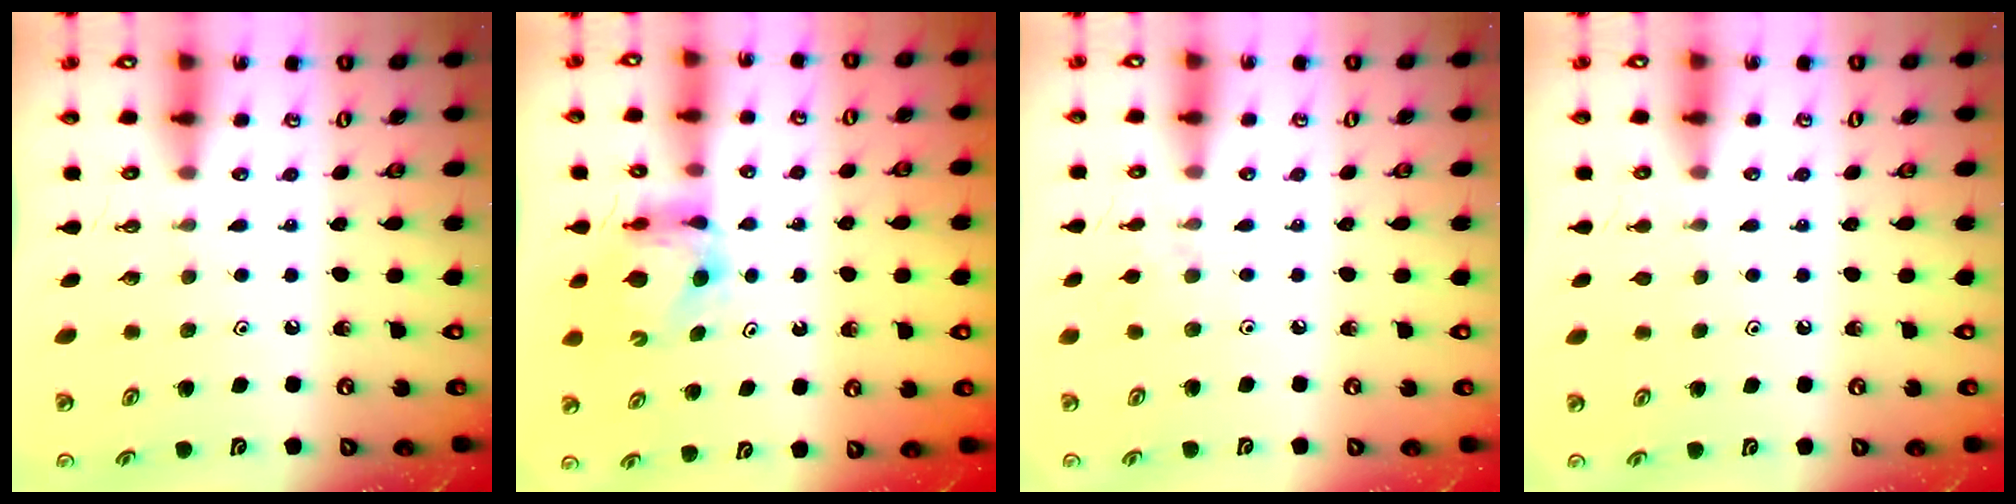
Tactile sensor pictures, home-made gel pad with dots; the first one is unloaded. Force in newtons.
{"total": 5.6, "press": 5.5, "slide": 0.6}
{"total": 1.2, "press": 1.1, "slide": 0.4}
{"total": 0.8, "press": 0.7, "slide": 0.3}